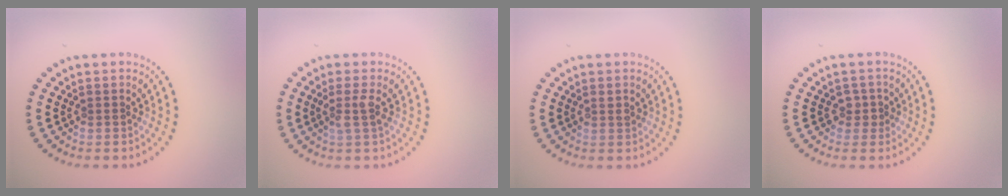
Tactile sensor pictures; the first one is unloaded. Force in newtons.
{"total": 1.8, "press": 1.3, "slide": 1.2}
{"total": 0.8, "press": 0.8, "slide": 0.2}
{"total": 1.3, "press": 1.1, "slide": 0.7}